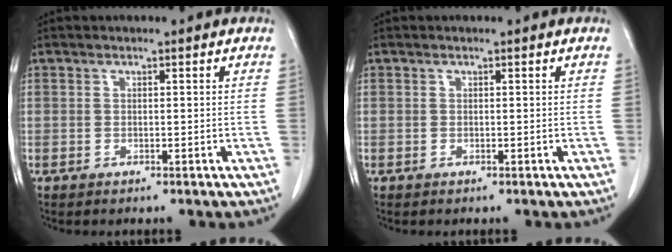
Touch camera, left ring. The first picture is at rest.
{"total": 0.0}